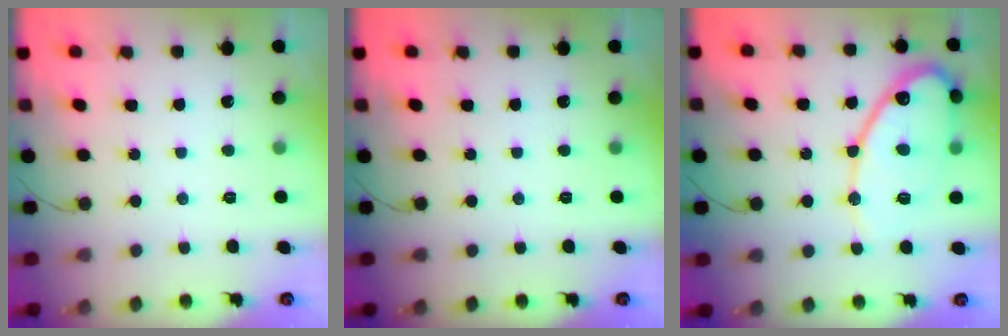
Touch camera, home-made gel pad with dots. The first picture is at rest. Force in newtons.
{"total": 0.0}
{"total": 15.4, "press": 15.3, "slide": 1.2}